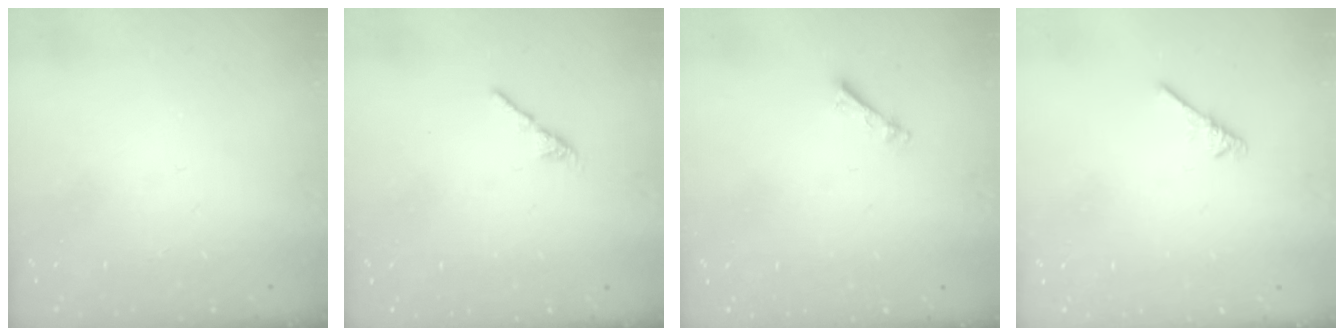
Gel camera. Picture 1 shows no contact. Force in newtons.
{"total": 2.4, "press": 2.3, "slide": 0.8}
{"total": 3.3, "press": 3.3, "slide": 0.1}
{"total": 2.6, "press": 2.5, "slide": 0.5}